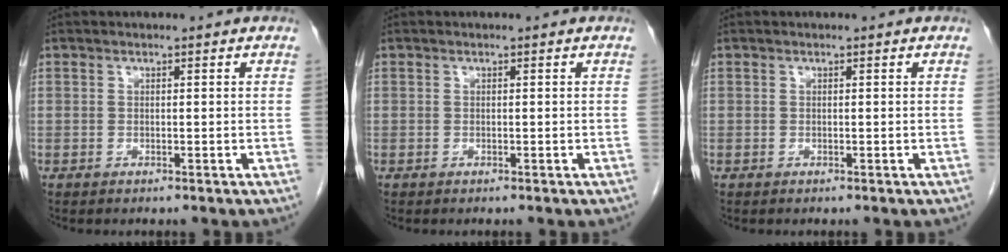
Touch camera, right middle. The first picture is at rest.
{"total": 0.0}
{"total": 0.0}